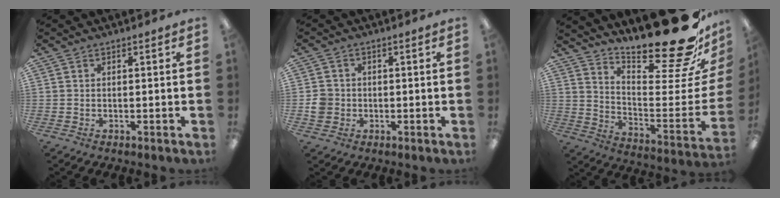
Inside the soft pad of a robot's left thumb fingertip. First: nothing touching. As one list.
[{"total": 3.9, "force": [-0.4, 3.7, 1.2], "torque": [-0.015, 0.006, -0.007]}, {"total": 26.0, "force": [19.7, 4.9, 16.2], "torque": [-0.187, -0.168, 0.320]}]